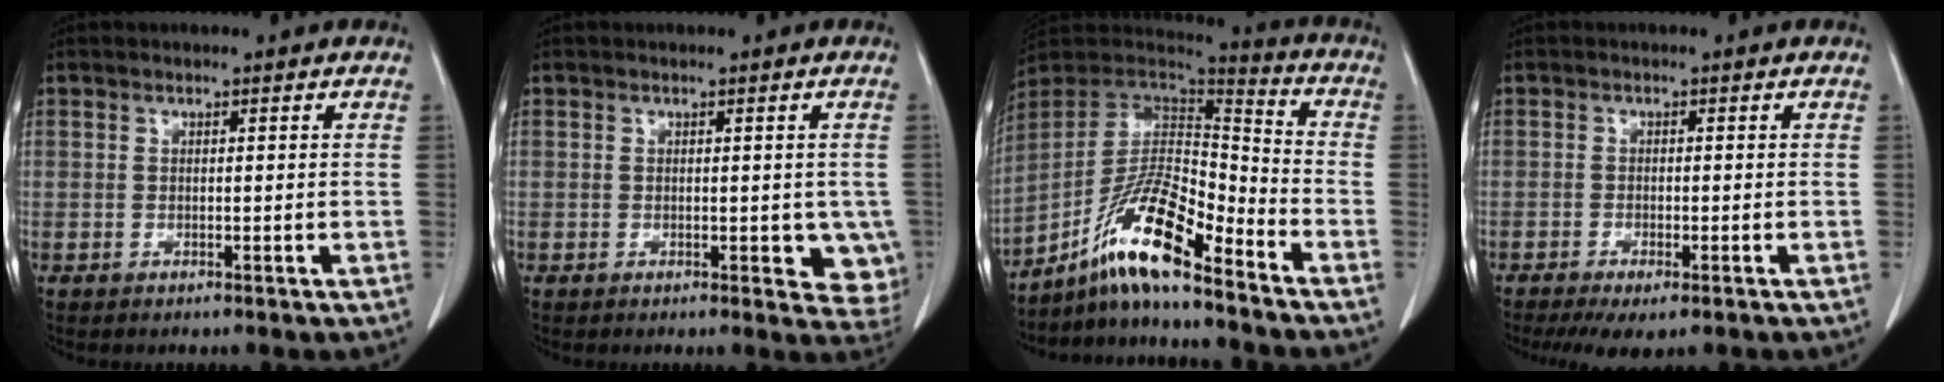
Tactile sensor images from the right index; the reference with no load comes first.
{"total": 6.1, "force": [-0.8, 2.9, 5.4], "torque": [-0.043, -0.009, -0.007]}
{"total": 14.1, "force": [-9.7, 1.7, 10.1], "torque": [-0.188, 0.009, -0.176]}
{"total": 5.4, "force": [-3.8, 1.4, 3.6], "torque": [-0.057, -0.014, -0.055]}